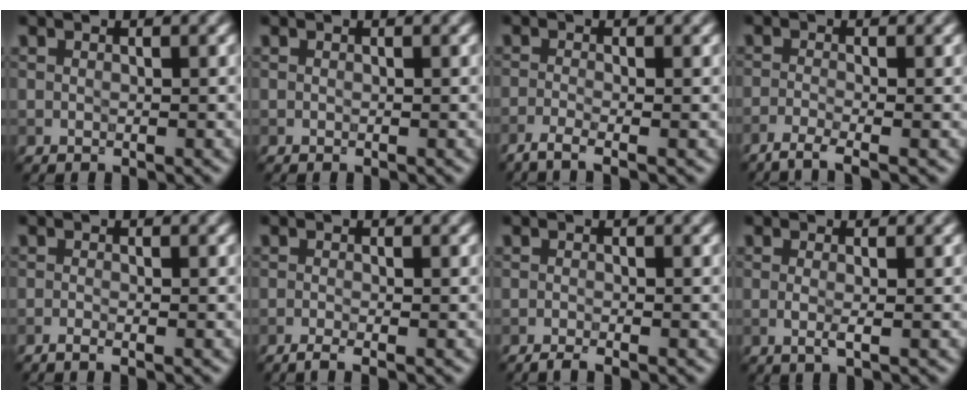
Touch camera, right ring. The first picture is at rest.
{"total": 0.0}
{"total": 2.7, "force": [-1.8, 0.6, 1.9], "torque": [-0.038, -0.005, -0.049]}
{"total": 2.9, "force": [-2.1, 0.6, 2.0], "torque": [-0.038, -0.003, -0.053]}
{"total": 1.1, "force": [-0.7, 0.2, 0.8], "torque": [-0.015, -0.003, -0.017]}
{"total": 1.9, "force": [-1.2, 0.4, 1.4], "torque": [-0.025, -0.005, -0.030]}
{"total": 1.5, "force": [-1.2, 0.2, 0.9], "torque": [-0.015, -0.002, -0.026]}
{"total": 1.2, "force": [-0.1, 0.3, 1.2], "torque": [-0.026, -0.004, -0.004]}